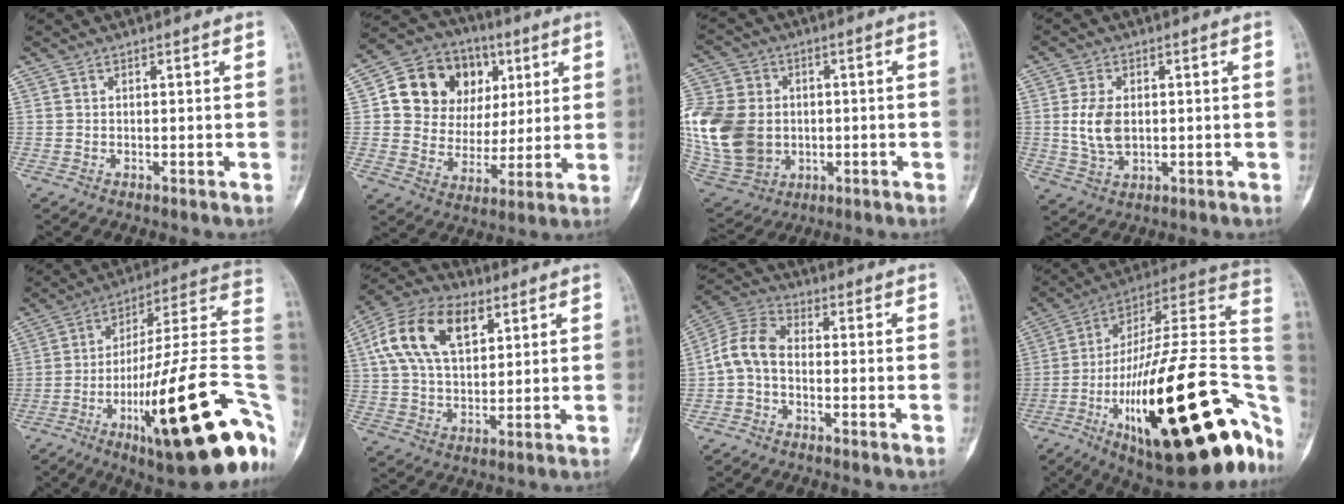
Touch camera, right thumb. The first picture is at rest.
{"total": 17.7, "force": [5.3, 14.5, 8.7], "torque": [-0.101, 0.014, 0.098]}
{"total": 23.0, "force": [-1.1, 18.1, 14.1], "torque": [-0.321, 0.008, -0.002]}
{"total": 6.9, "force": [0.3, 4.5, 5.3], "torque": [-0.101, -0.003, 0.011]}
{"total": 31.3, "force": [-10.6, 7.2, 28.6], "torque": [-0.347, 0.050, -0.158]}
{"total": 16.6, "force": [6.4, 9.6, 11.9], "torque": [-0.207, 0.005, 0.115]}
{"total": 7.7, "force": [-1.2, 5.0, 5.8], "torque": [-0.112, 0.026, -0.040]}
{"total": 39.6, "force": [-12.8, 12.6, 35.2], "torque": [-0.448, 0.059, -0.202]}